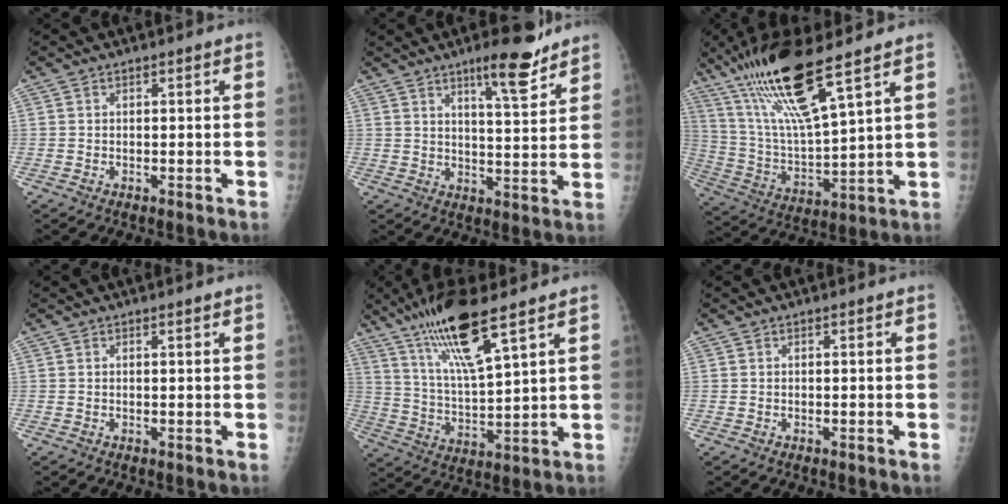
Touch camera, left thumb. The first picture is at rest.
{"total": 9.5, "force": [6.7, 1.8, 6.4], "torque": [-0.084, -0.048, 0.103]}
{"total": 18.4, "force": [12.0, 2.3, 13.8], "torque": [-0.263, -0.053, 0.235]}
{"total": 0.6, "force": [0.5, -0.1, 0.4], "torque": [-0.015, -0.004, 0.011]}
{"total": 14.7, "force": [9.4, 2.2, 11.0], "torque": [-0.207, -0.046, 0.188]}
{"total": 0.0}